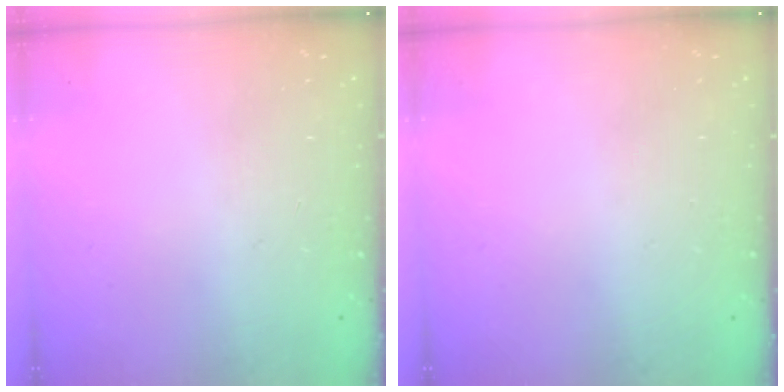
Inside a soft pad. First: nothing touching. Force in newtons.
{"total": 0.0}